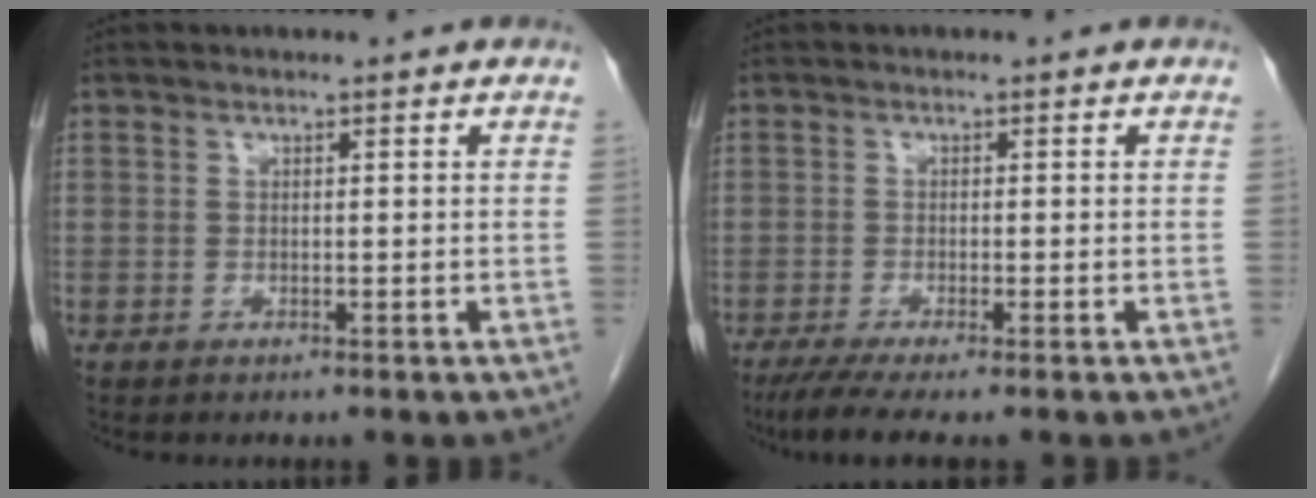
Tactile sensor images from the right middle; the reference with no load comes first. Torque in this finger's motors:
{"motor_torque": [0.66, -0.39, 0.07, 0.05]}